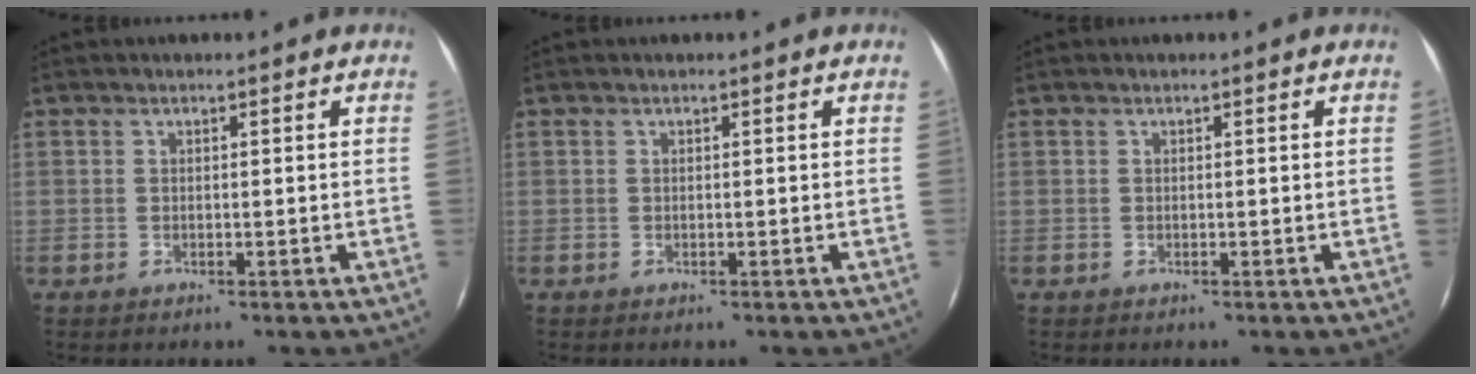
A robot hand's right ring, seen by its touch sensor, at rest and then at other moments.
{"total": 0.0}
{"total": 0.0}